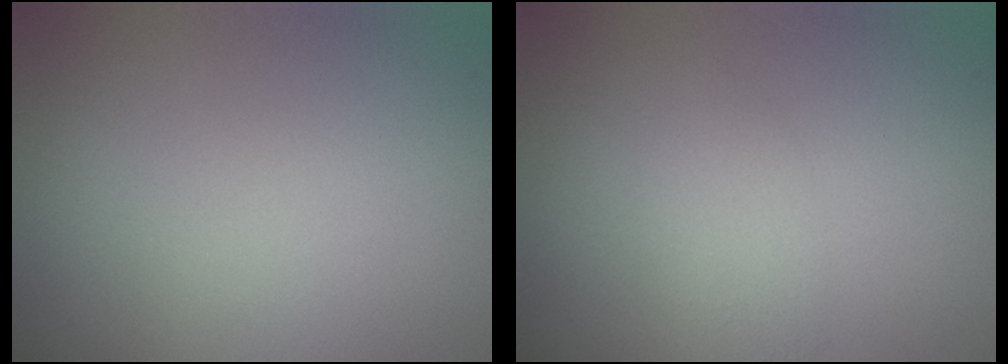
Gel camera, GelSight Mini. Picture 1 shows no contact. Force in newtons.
{"total": 1.9, "press": 1.9, "slide": 0.1}